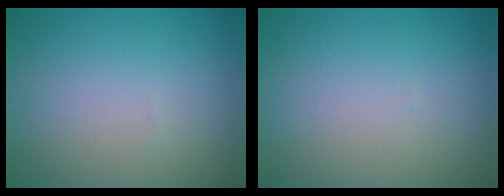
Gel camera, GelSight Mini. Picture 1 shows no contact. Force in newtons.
{"total": 0.0}